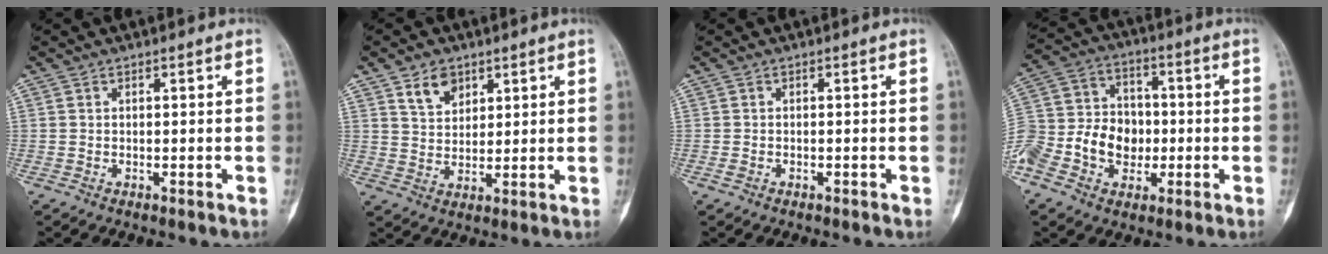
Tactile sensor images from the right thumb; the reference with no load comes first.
{"total": 5.9, "force": [3.3, 4.0, 2.7], "torque": [-0.021, -0.022, 0.064]}
{"total": 1.0, "force": [-0.6, 0.7, 0.4], "torque": [-0.011, 0.004, -0.011]}
{"total": 17.4, "force": [-4.8, 13.4, 9.9], "torque": [-0.180, 0.035, -0.088]}